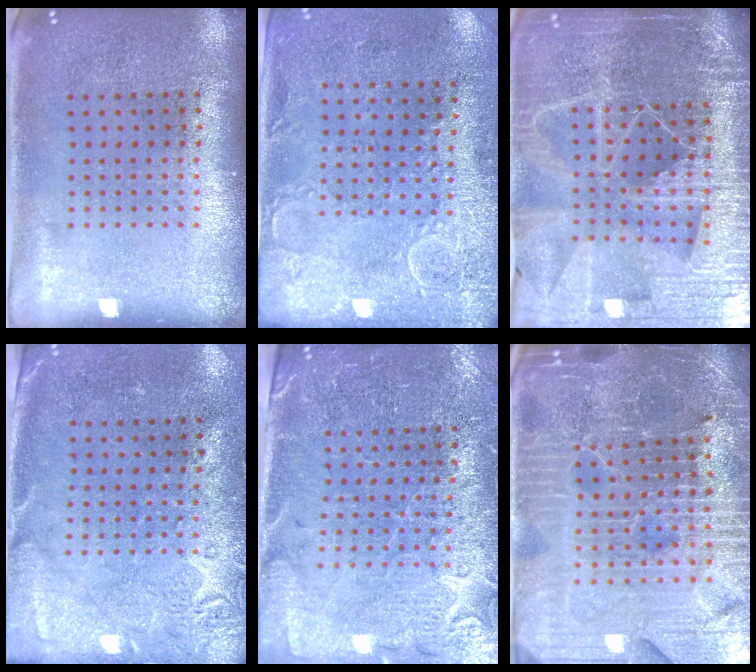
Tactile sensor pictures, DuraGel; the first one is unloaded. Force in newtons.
{"total": 2.9, "press": 2.5, "slide": 1.5}
{"total": 5.8, "press": 5.1, "slide": 2.7}
{"total": 2.7, "press": 2.2, "slide": 1.7}
{"total": 3.2, "press": 3.1, "slide": 0.8}
{"total": 5.5, "press": 5.1, "slide": 2.0}